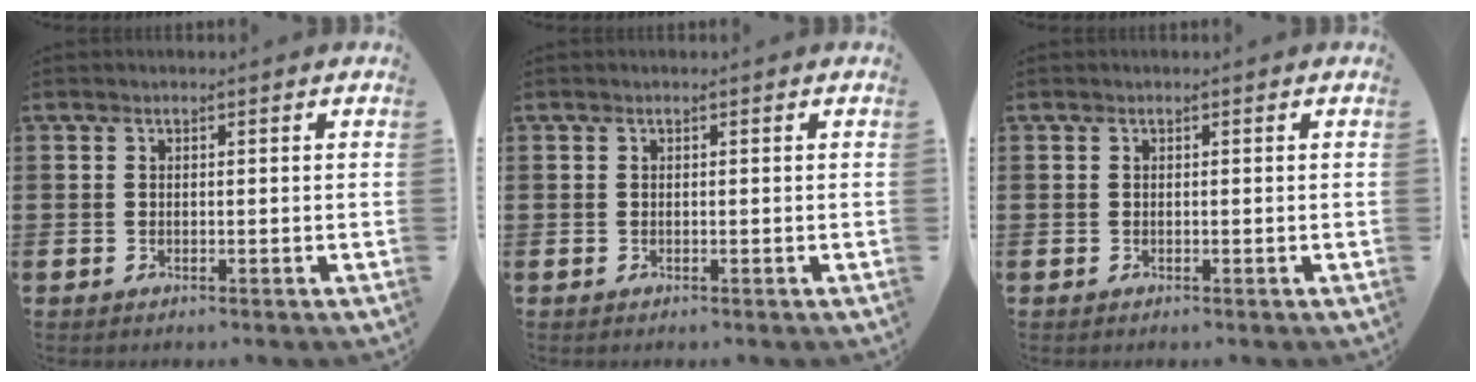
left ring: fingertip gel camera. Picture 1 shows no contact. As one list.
[{"total": 0.0}, {"total": 0.0}]